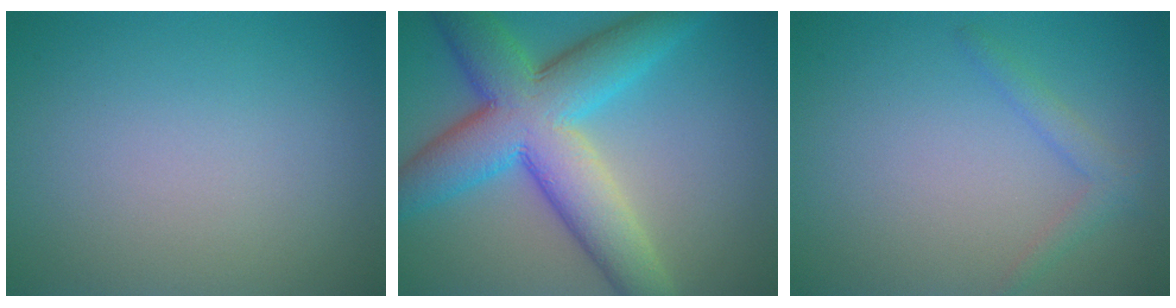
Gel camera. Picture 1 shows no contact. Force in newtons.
{"total": 11.0, "press": 11.0, "slide": 0.4}
{"total": 1.6, "press": 1.6, "slide": 0.1}